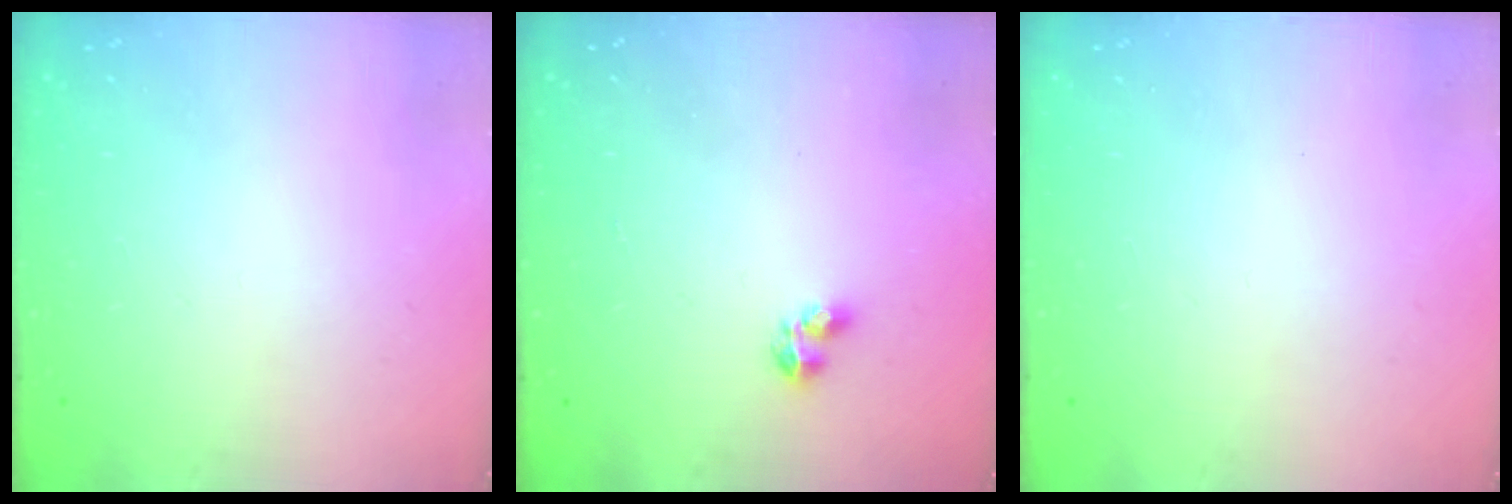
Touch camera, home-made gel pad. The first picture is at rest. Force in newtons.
{"total": 2.3, "press": 2.2, "slide": 0.6}
{"total": 0.0}